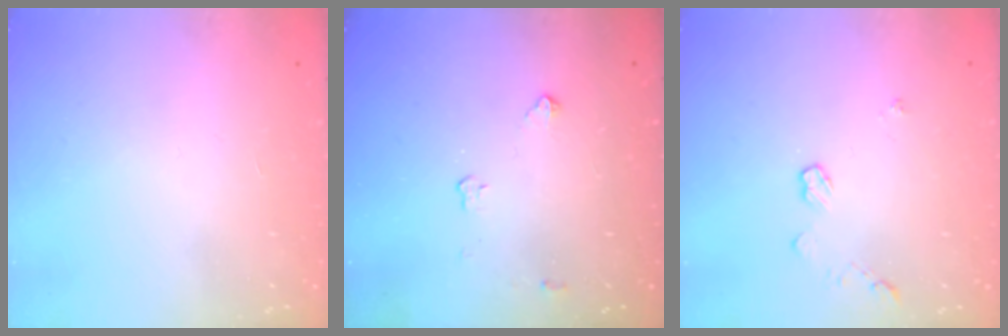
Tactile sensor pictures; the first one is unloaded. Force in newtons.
{"total": 2.6, "press": 2.6, "slide": 0.4}
{"total": 5.2, "press": 5.1, "slide": 0.7}